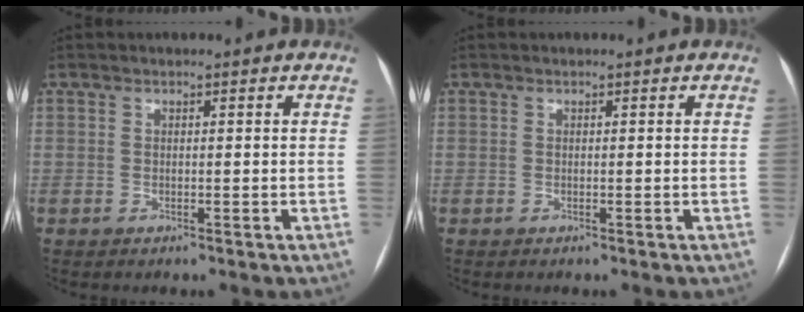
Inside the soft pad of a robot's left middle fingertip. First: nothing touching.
{"total": 0.0}